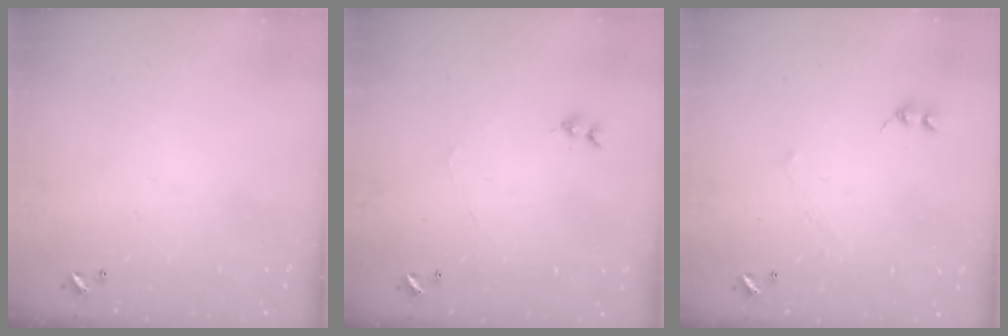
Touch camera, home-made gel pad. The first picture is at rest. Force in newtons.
{"total": 1.2, "press": 1.1, "slide": 0.3}
{"total": 1.7, "press": 1.6, "slide": 0.4}